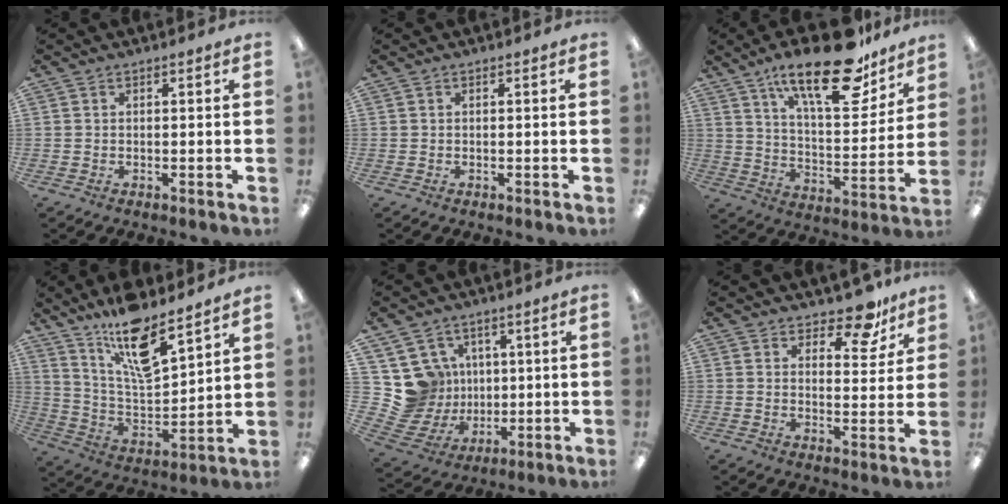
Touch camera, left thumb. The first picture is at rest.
{"total": 0.0}
{"total": 26.0, "force": [16.8, 9.5, 17.4], "torque": [-0.276, -0.092, 0.280]}
{"total": 15.3, "force": [11.5, 4.7, 9.0], "torque": [-0.159, -0.068, 0.195]}
{"total": 12.3, "force": [3.2, 11.6, 2.3], "torque": [-0.085, -0.030, 0.073]}
{"total": 9.0, "force": [6.9, 4.0, 4.2], "torque": [-0.048, -0.041, 0.118]}